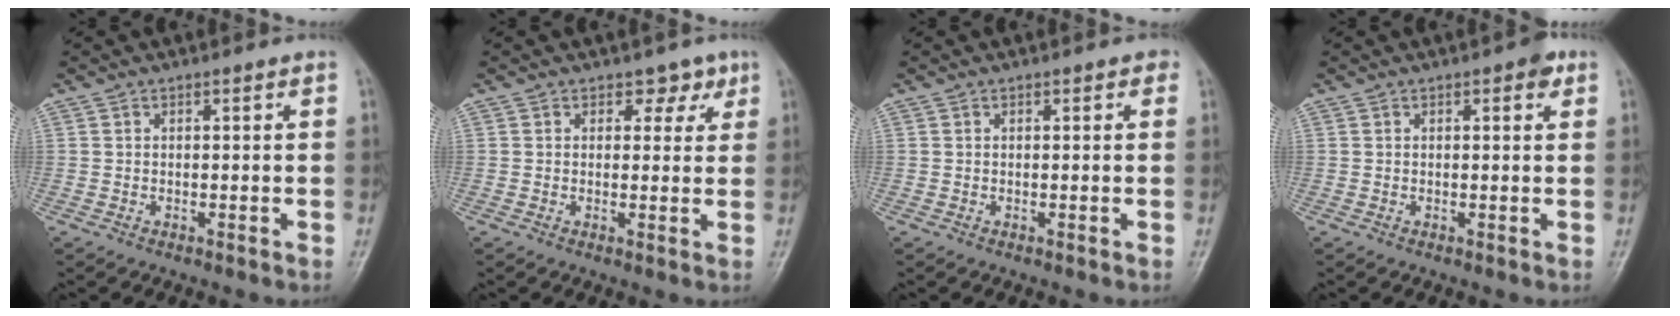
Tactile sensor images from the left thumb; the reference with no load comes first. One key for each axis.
{"total": 3.1, "fx": 1.8, "fy": 2.2, "fz": 1.0, "tx": 0.013, "ty": -0.007, "tz": 0.019}
{"total": 0.9, "fx": 0.4, "fy": 0.6, "fz": 0.6, "tx": 0.004, "ty": 0.001, "tz": 0.000}
{"total": 2.4, "fx": 1.2, "fy": 1.0, "fz": 1.8, "tx": -0.017, "ty": -0.001, "tz": 0.010}